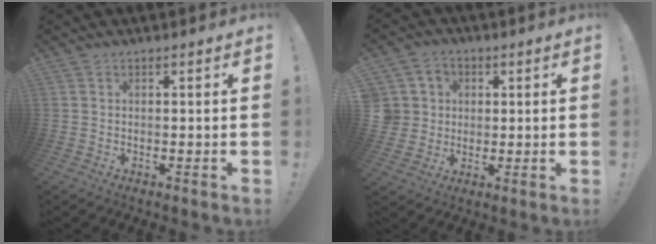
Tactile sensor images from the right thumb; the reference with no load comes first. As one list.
[{"total": 7.5, "force": [1.2, 7.2, 1.7], "torque": [-0.030, 0.000, 0.027]}]